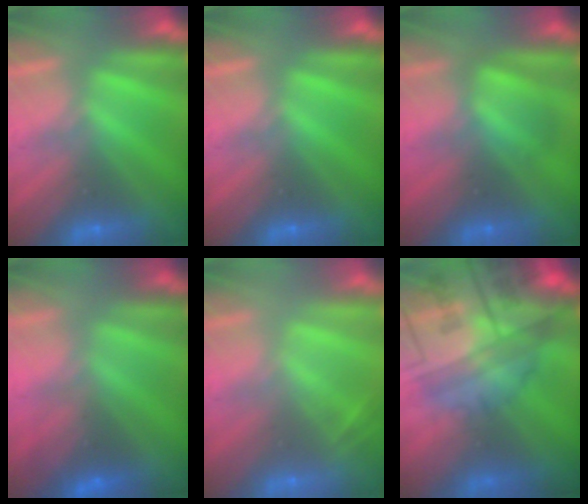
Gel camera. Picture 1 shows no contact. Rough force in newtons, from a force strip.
{"total": 0.0}
{"total": 2.5}
{"total": 2.8}
{"total": 2.0}
{"total": 10.2}